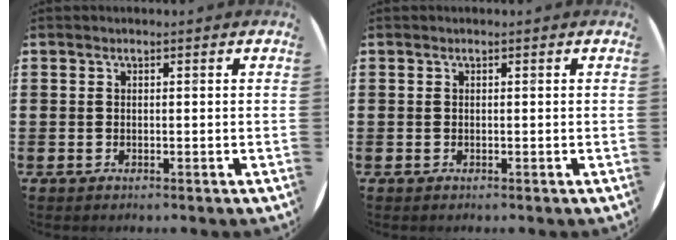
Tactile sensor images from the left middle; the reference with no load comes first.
{"total": 0.0}